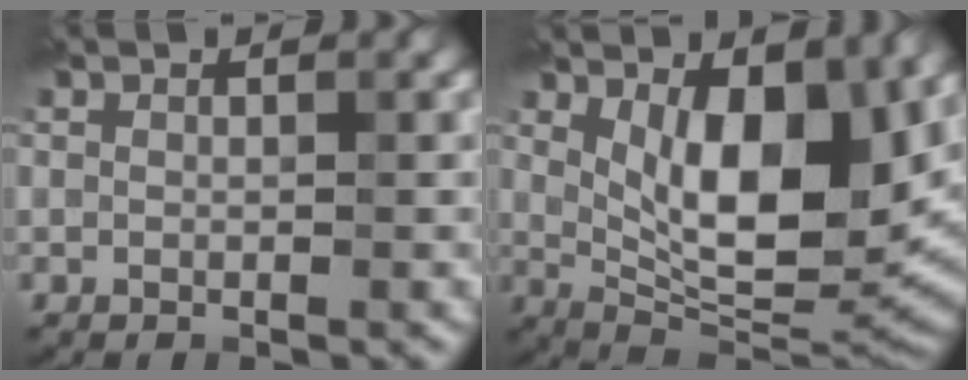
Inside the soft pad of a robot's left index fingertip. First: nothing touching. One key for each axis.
{"total": 10.9, "fx": 2.8, "fy": 4.4, "fz": 9.6, "tx": -0.146, "ty": -0.011, "tz": 0.049}